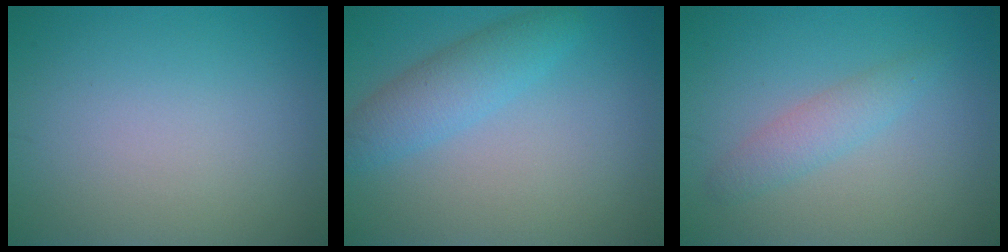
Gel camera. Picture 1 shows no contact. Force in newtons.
{"total": 3.5, "press": 3.5, "slide": 0.2}
{"total": 2.1, "press": 2.1, "slide": 0.2}